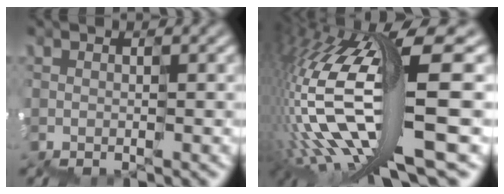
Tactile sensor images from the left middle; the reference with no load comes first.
{"total": 13.1, "force": [-1.9, 2.9, 12.6], "torque": [-0.261, -0.003, -0.022]}